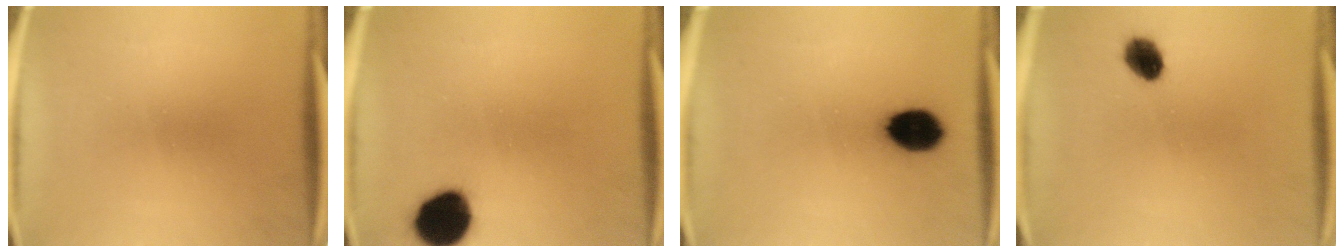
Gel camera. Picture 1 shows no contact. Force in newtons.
{"total": 11.9}
{"total": 9.4}
{"total": 5.3}